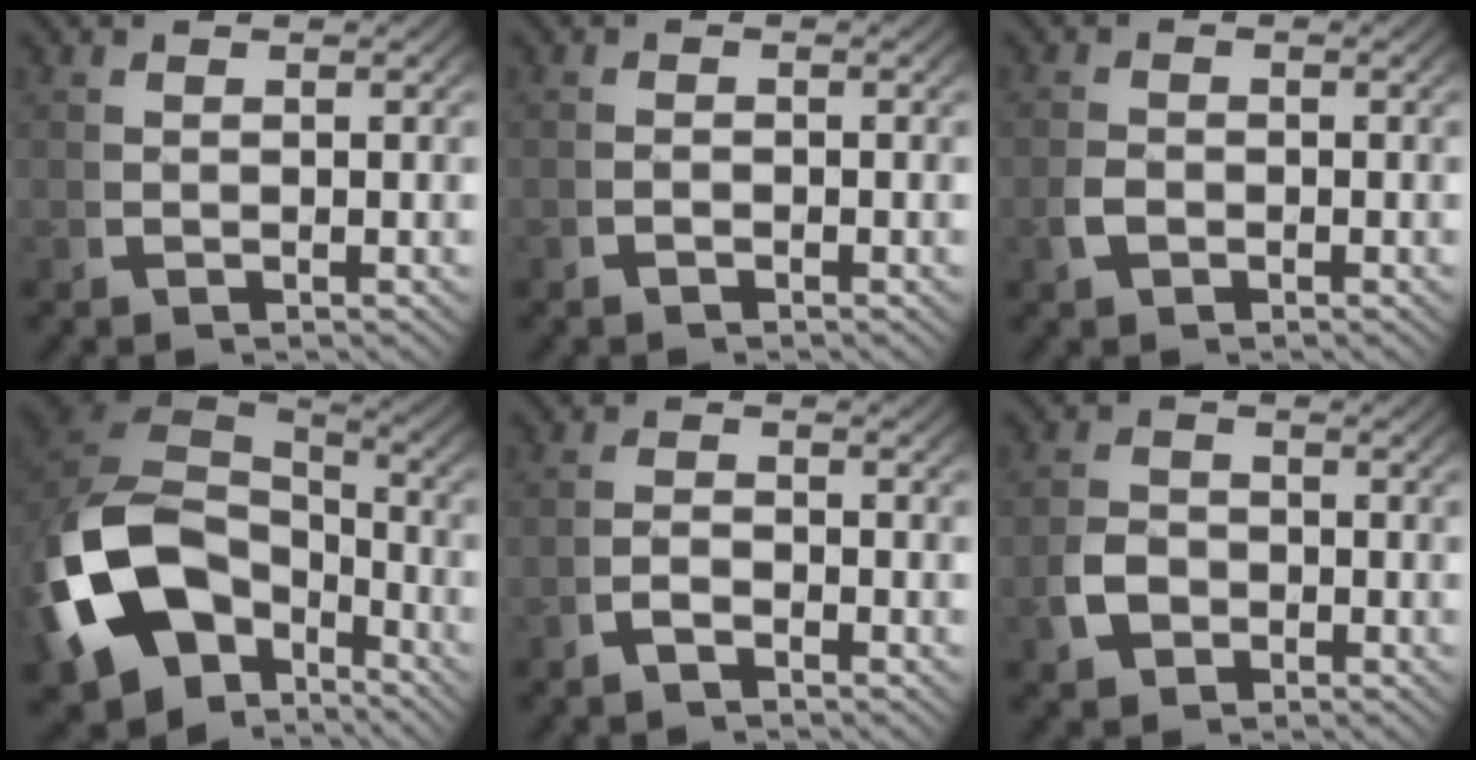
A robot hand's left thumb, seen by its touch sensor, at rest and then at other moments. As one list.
[{"total": 0.6, "force": [-0.6, 0.1, 0.1], "torque": [-0.001, -0.001, -0.012]}, {"total": 1.3, "force": [-0.6, 0.9, 0.7], "torque": [-0.025, -0.006, -0.011]}, {"total": 15.9, "force": [-2.4, 10.9, 11.3], "torque": [-0.284, -0.054, -0.014]}, {"total": 1.5, "force": [-1.3, 0.5, 0.6], "torque": [-0.009, -0.002, -0.028]}, {"total": 2.9, "force": [-1.2, 2.2, 1.3], "torque": [-0.034, -0.009, -0.019]}]